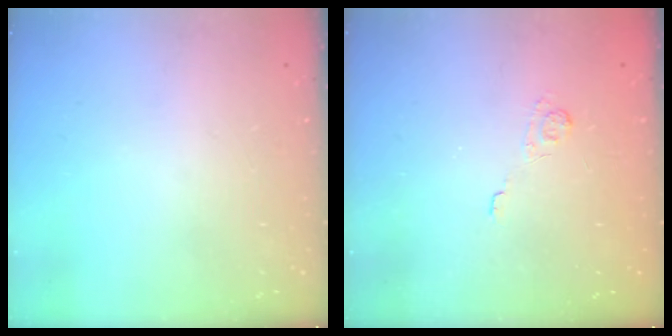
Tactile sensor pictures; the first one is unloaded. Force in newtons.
{"total": 1.9, "press": 1.3, "slide": 1.3}